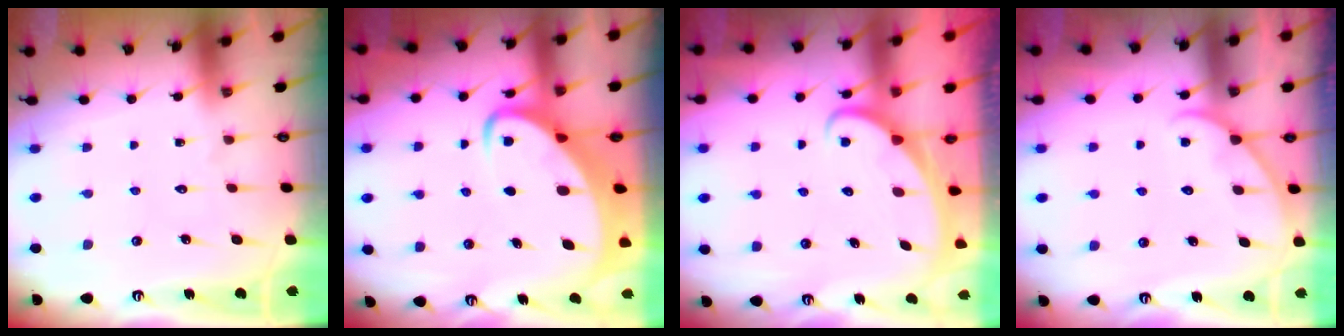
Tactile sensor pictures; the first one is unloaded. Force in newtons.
{"total": 4.9, "press": 4.9, "slide": 0.7}
{"total": 2.5, "press": 2.5, "slide": 0.3}
{"total": 3.9, "press": 3.9, "slide": 0.3}